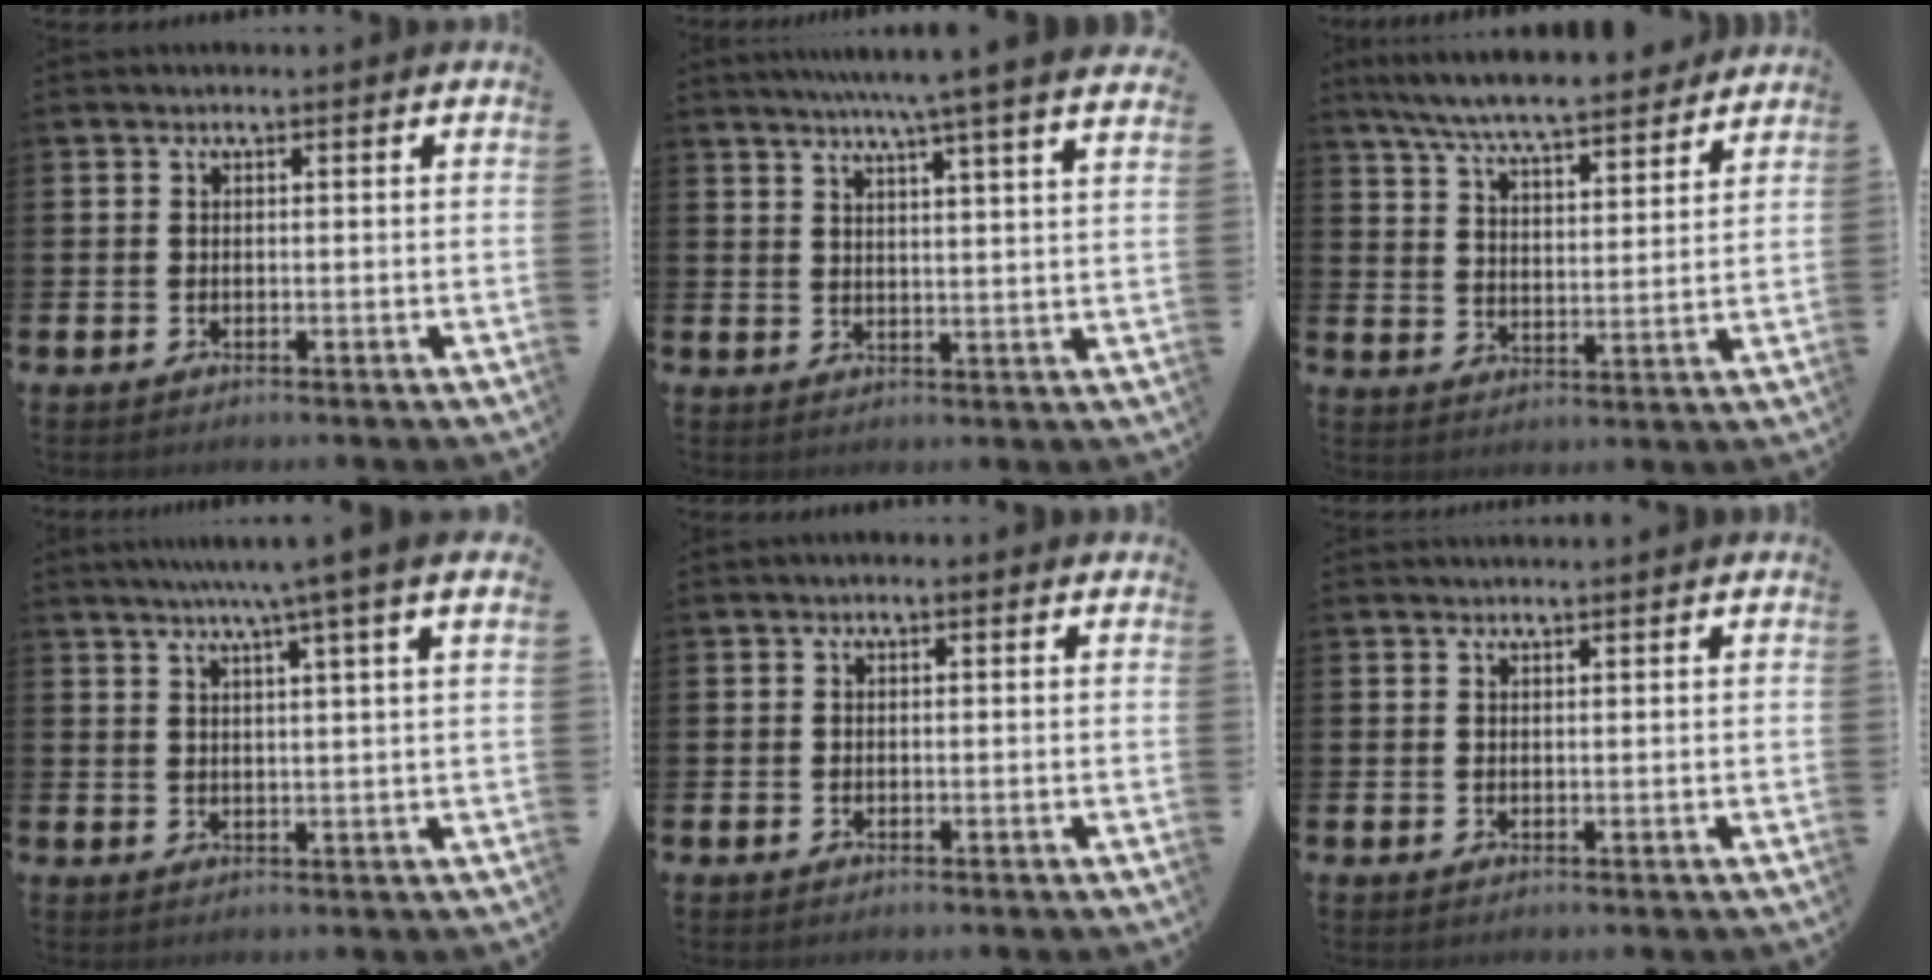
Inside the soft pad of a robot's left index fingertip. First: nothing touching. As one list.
[{"total": 6.1, "force": [5.4, -1.2, 2.5], "torque": [-0.055, -0.029, 0.090]}, {"total": 7.6, "force": [7.3, 0.5, 2.1], "torque": [-0.074, -0.046, 0.130]}, {"total": 5.1, "force": [4.2, -1.1, 2.7], "torque": [-0.052, -0.017, 0.068]}, {"total": 0.0}, {"total": 1.1, "force": [1.1, -0.1, 0.0], "torque": [0.014, -0.008, 0.018]}]